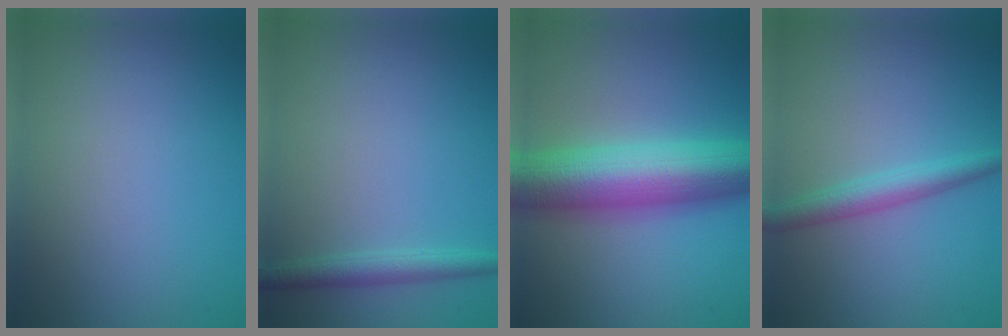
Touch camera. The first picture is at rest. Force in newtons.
{"total": 2.2, "press": 2.2, "slide": 0.1}
{"total": 11.4, "press": 11.4, "slide": 0.2}
{"total": 2.9, "press": 2.9, "slide": 0.1}